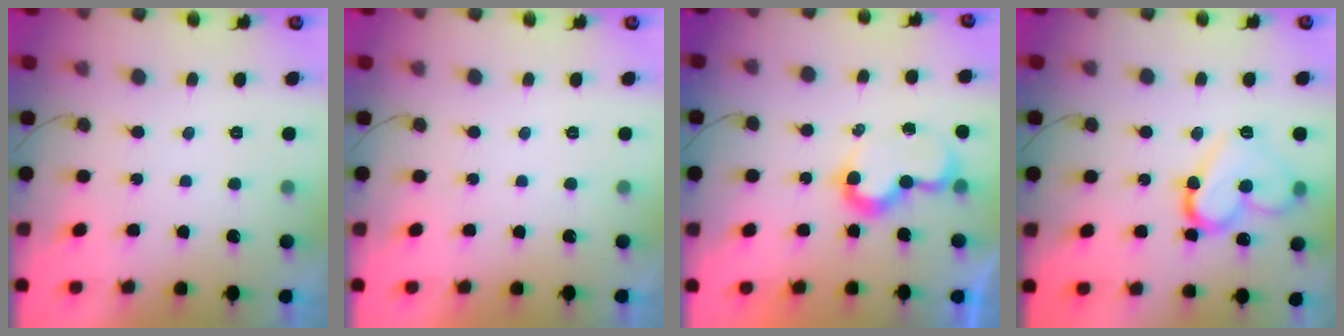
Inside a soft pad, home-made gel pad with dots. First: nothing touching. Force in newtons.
{"total": 1.7, "press": 1.7, "slide": 0.0}
{"total": 7.6, "press": 7.6, "slide": 0.5}
{"total": 13.5, "press": 13.4, "slide": 1.3}